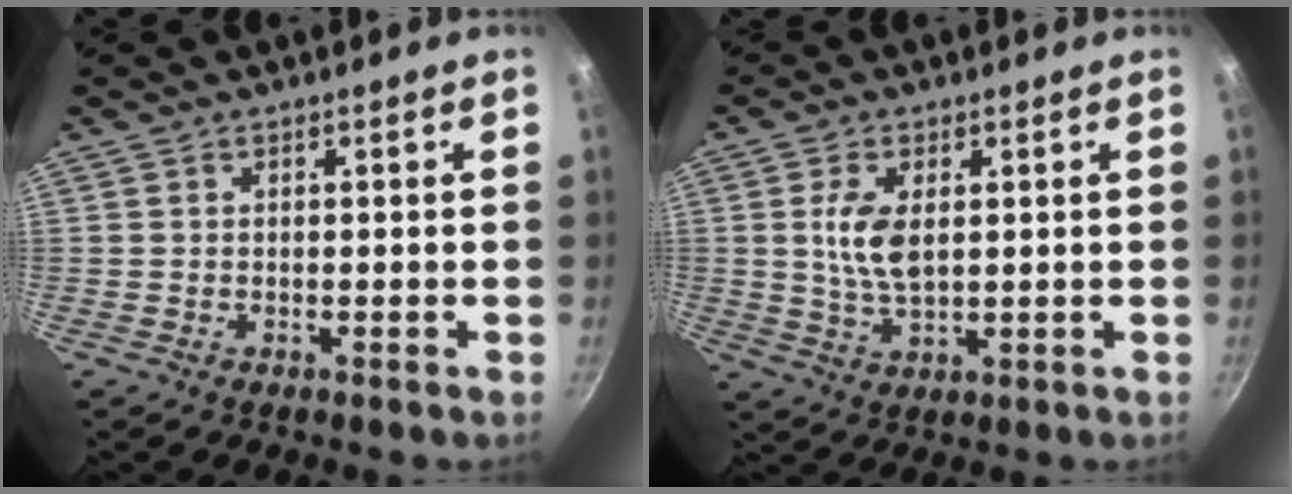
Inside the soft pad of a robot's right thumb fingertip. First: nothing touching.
{"total": 6.9, "force": [1.3, 3.5, 5.8], "torque": [-0.114, -0.009, 0.029]}